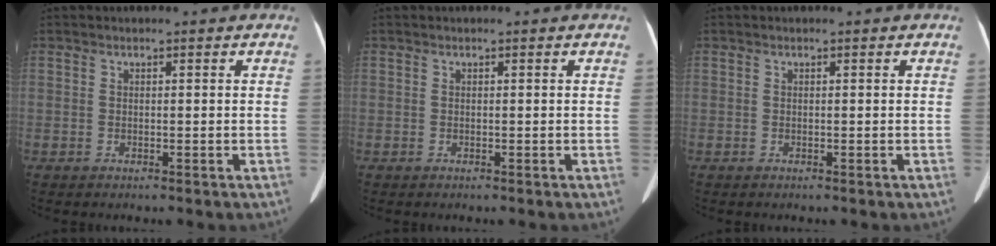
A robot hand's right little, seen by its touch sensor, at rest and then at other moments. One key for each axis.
{"total": 0.0}
{"total": 0.0}